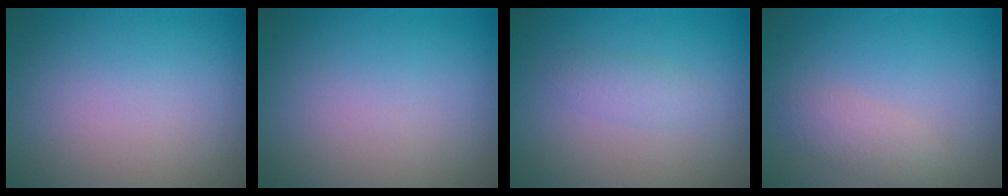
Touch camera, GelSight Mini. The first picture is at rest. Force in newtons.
{"total": 0.0}
{"total": 1.2, "press": 1.2, "slide": 0.1}
{"total": 1.6, "press": 1.6, "slide": 0.1}